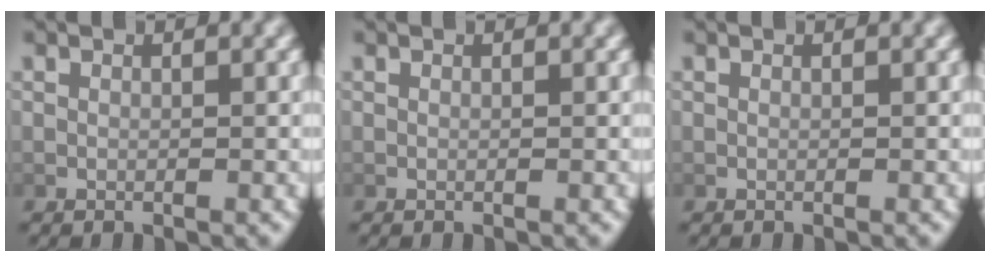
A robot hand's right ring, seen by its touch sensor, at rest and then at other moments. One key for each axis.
{"total": 0.0}
{"total": 0.0}